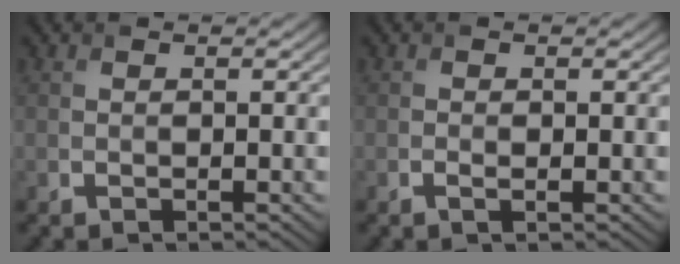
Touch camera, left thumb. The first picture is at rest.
{"total": 0.7, "force": [-0.2, 0.3, 0.7], "torque": [-0.015, -0.003, -0.003]}